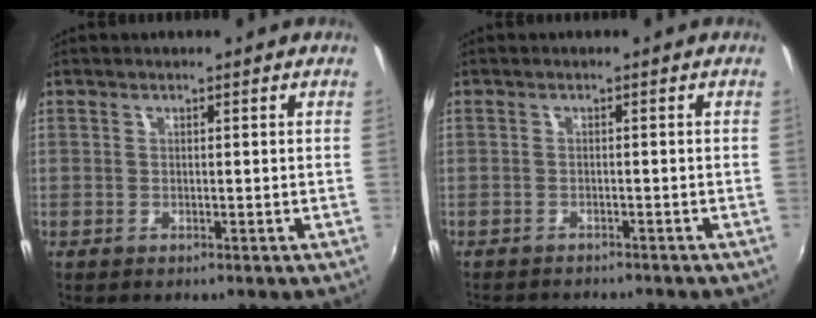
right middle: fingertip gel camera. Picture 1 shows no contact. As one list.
[{"total": 4.7, "force": [-4.4, 0.8, 1.4], "torque": [-0.039, -0.013, -0.066]}]